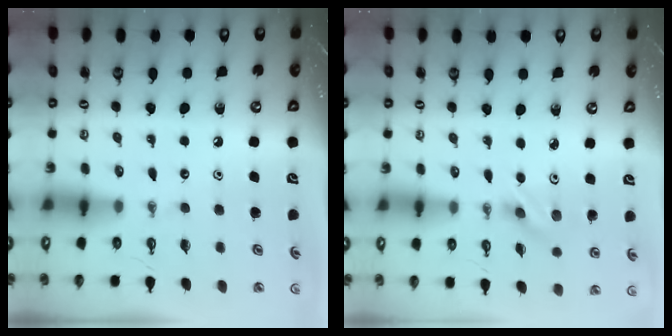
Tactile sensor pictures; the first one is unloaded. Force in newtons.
{"total": 2.2, "press": 2.1, "slide": 0.6}